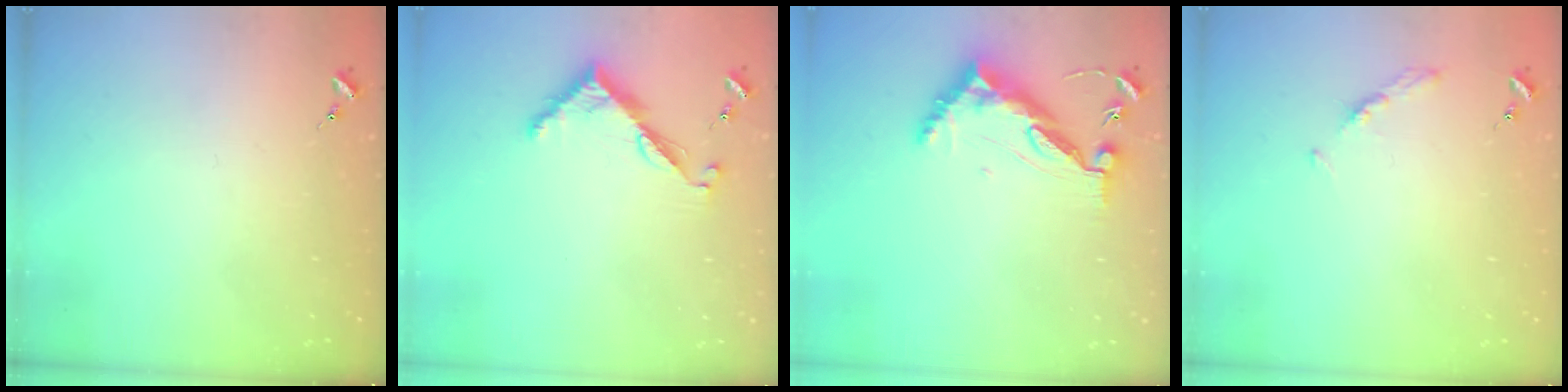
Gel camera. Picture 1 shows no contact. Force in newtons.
{"total": 7.2, "press": 7.2, "slide": 0.3}
{"total": 10.3, "press": 10.2, "slide": 1.0}
{"total": 3.7, "press": 3.6, "slide": 0.4}